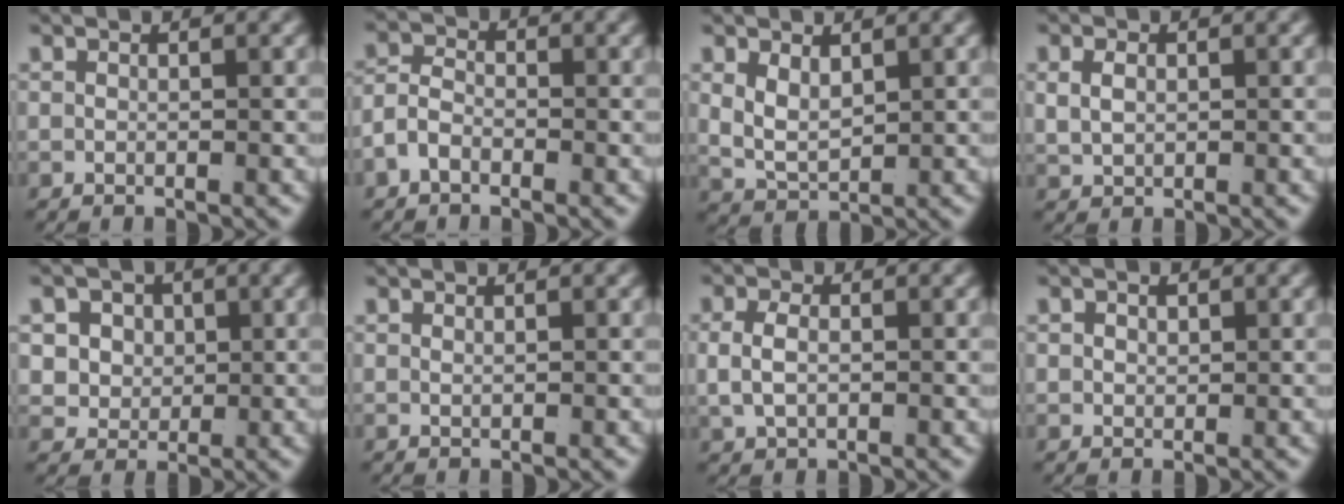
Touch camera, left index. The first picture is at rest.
{"total": 3.0, "force": [-1.4, 2.2, 1.6], "torque": [-0.043, -0.018, -0.018]}
{"total": 3.6, "force": [0.5, 2.8, 2.3], "torque": [-0.060, -0.020, 0.020]}
{"total": 1.8, "force": [0.6, 1.2, 1.2], "torque": [-0.027, -0.004, 0.021]}
{"total": 7.2, "force": [0.9, 6.6, 2.6], "torque": [-0.072, -0.018, 0.014]}
{"total": 0.5, "force": [0.2, -0.5, 0.1], "torque": [-0.002, -0.006, 0.009]}
{"total": 2.4, "force": [0.1, 1.5, 1.9], "torque": [-0.048, -0.006, 0.010]}
{"total": 1.1, "force": [0.4, 0.8, 0.7], "torque": [-0.014, -0.008, 0.016]}